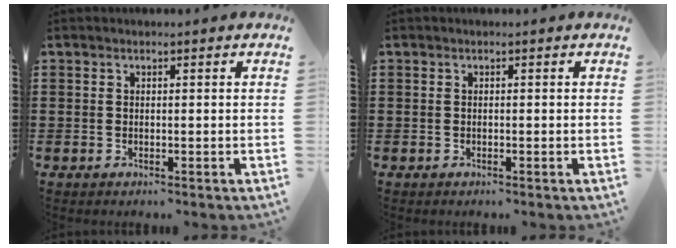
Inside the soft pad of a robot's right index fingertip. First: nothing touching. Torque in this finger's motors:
{"motor_torque": [0.00, 0.00, 0.00, 0.00]}